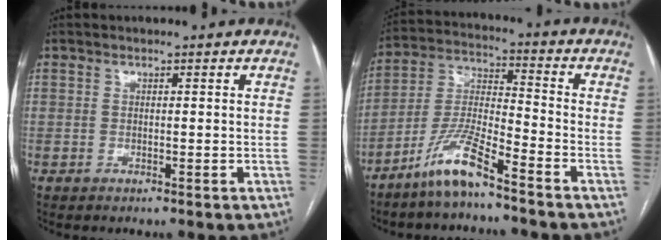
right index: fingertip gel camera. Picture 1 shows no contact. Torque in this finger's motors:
{"motor_torque": [1.02, -0.74, 0.27, 0.08]}